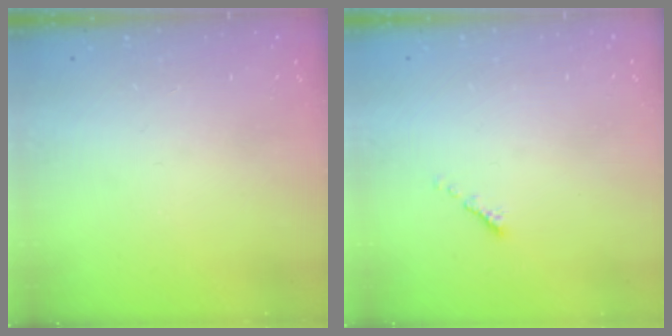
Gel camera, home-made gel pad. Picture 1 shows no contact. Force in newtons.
{"total": 0.6, "press": 0.5, "slide": 0.2}